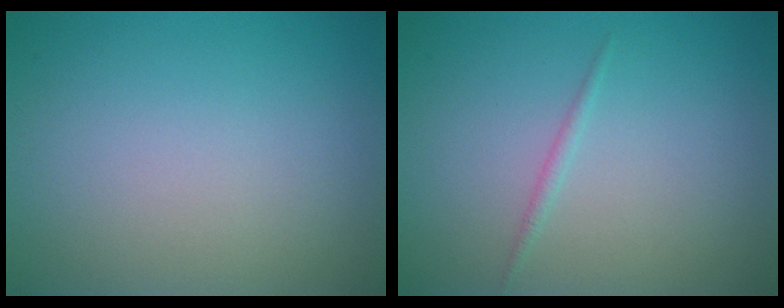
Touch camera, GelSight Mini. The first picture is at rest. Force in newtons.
{"total": 0.7, "press": 0.7, "slide": 0.1}